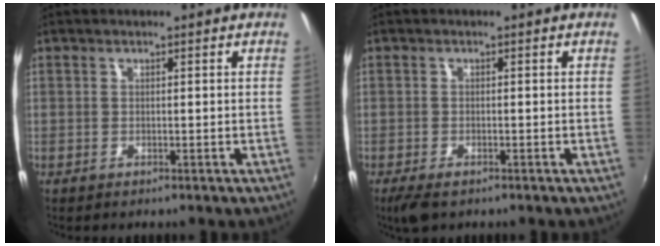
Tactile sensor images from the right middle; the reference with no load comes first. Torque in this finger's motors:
{"motor_torque": [-0.04, 0.03, 0.01, 0.01]}